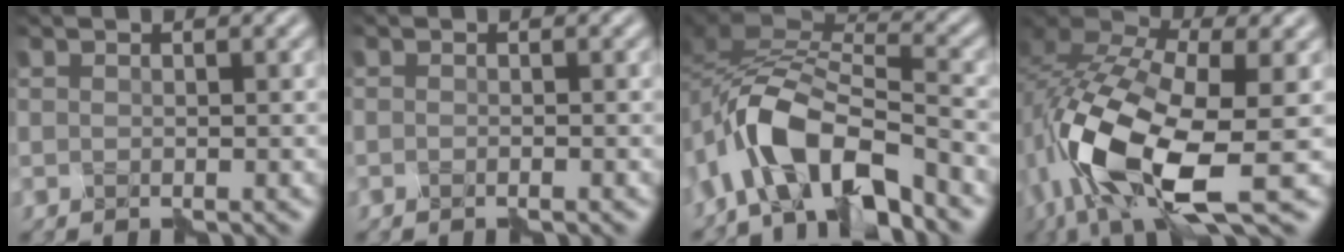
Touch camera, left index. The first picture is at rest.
{"total": 1.0, "force": [-0.9, 0.0, 0.4], "torque": [-0.007, -0.005, -0.017]}
{"total": 8.9, "force": [-5.9, 3.6, 5.6], "torque": [-0.097, 0.009, -0.122]}
{"total": 13.8, "force": [-5.0, 6.0, 11.3], "torque": [-0.255, -0.012, -0.098]}